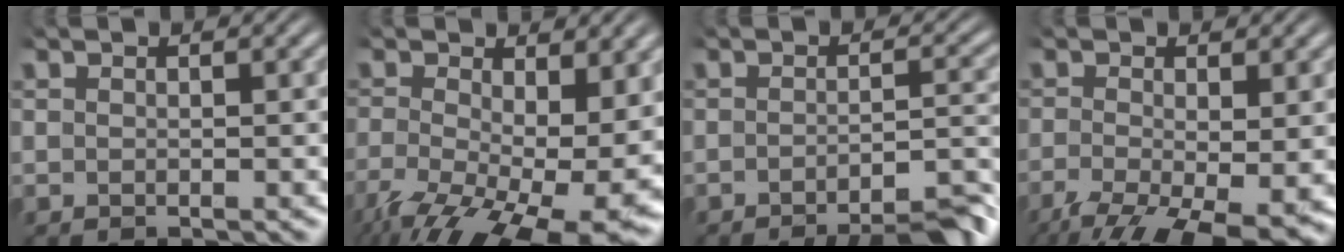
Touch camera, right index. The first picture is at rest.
{"total": 11.4, "force": [-5.2, 5.7, 8.4], "torque": [-0.142, -0.081, -0.041]}
{"total": 8.5, "force": [-7.2, 1.9, 4.2], "torque": [-0.039, -0.022, -0.104]}
{"total": 8.6, "force": [-4.1, 4.1, 6.3], "torque": [-0.121, -0.062, -0.033]}